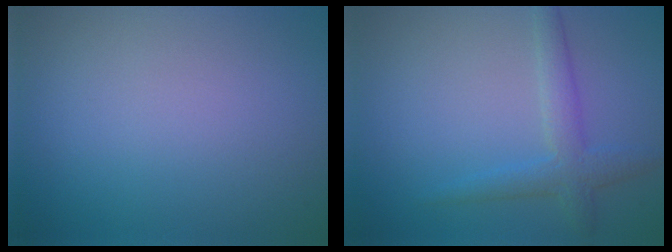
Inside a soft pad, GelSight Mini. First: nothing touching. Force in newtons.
{"total": 2.8, "press": 2.8, "slide": 0.1}